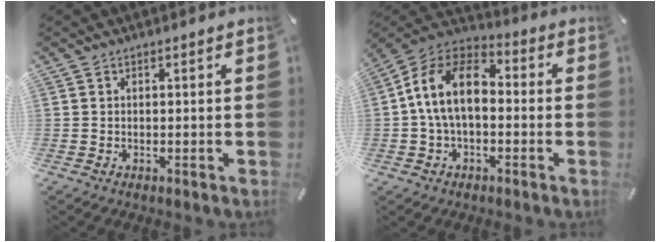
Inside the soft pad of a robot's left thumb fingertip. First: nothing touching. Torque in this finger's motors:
{"motor_torque": [1.54, 3.47, 1.40, 0.95, 0.22]}